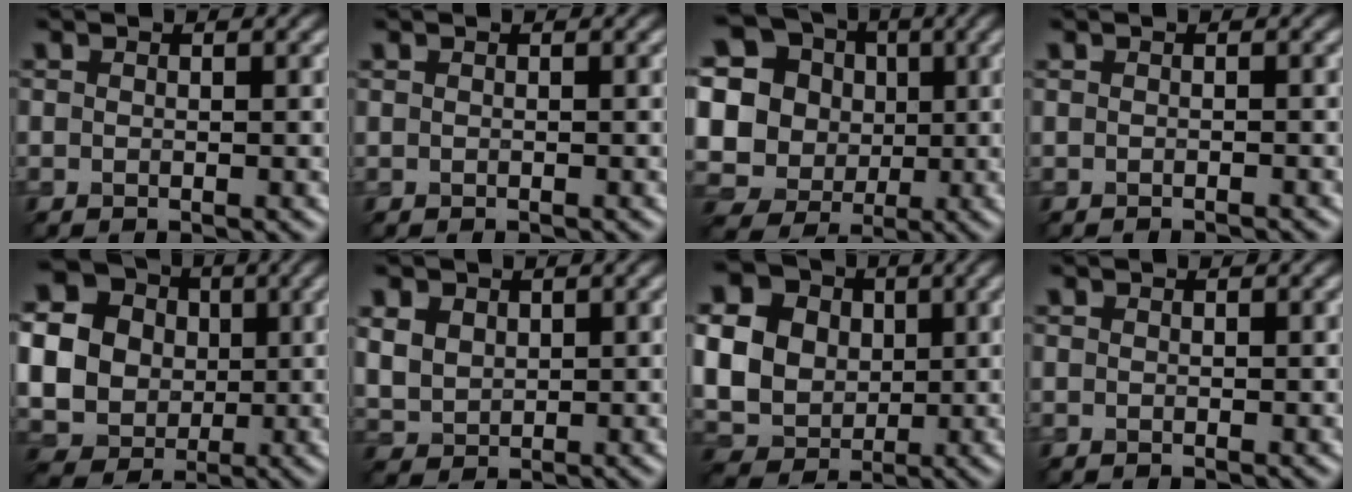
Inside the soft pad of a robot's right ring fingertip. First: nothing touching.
{"total": 0.0}
{"total": 19.1, "force": [2.8, 17.7, 6.6], "torque": [-0.190, 0.010, 0.031]}
{"total": 1.1, "force": [-1.0, 0.2, 0.4], "torque": [0.005, -0.004, -0.017]}
{"total": 16.3, "force": [1.3, 15.3, 5.6], "torque": [-0.185, -0.002, 0.007]}
{"total": 3.4, "force": [1.4, 2.6, 1.6], "torque": [-0.047, 0.002, 0.029]}
{"total": 13.3, "force": [2.7, 11.6, 5.9], "torque": [-0.160, 0.010, 0.048]}
{"total": 0.0}